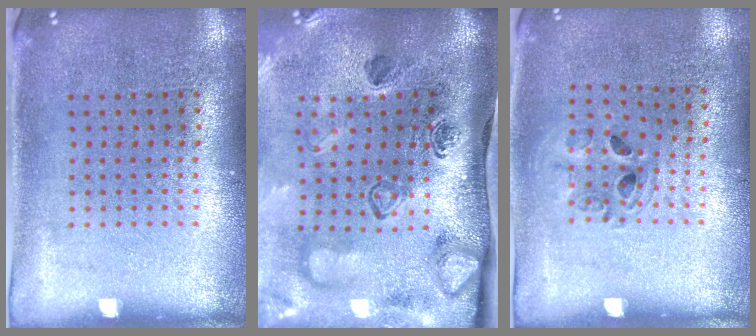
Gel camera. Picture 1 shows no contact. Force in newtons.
{"total": 4.6, "press": 3.1, "slide": 3.3}
{"total": 0.9, "press": 0.9, "slide": 0.2}